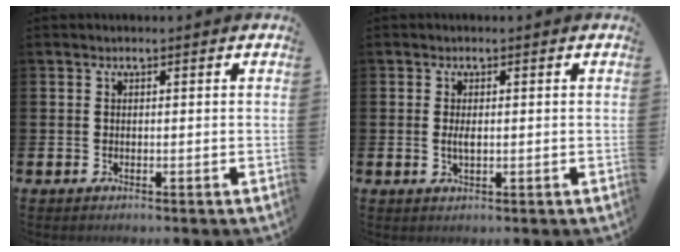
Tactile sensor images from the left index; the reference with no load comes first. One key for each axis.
{"total": 1.8, "fx": 0.1, "fy": 0.7, "fz": 1.6, "tx": -0.029, "ty": 0.001, "tz": 0.000}